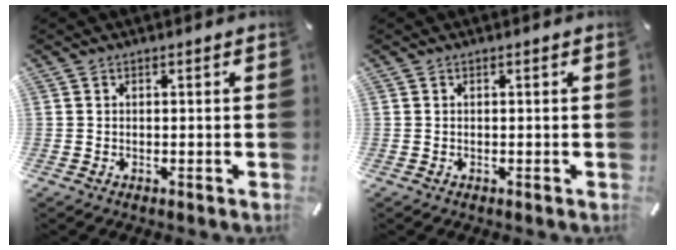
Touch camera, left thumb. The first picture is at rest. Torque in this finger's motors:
{"motor_torque": [0.00, 0.00, 0.00, 0.04, 0.01]}